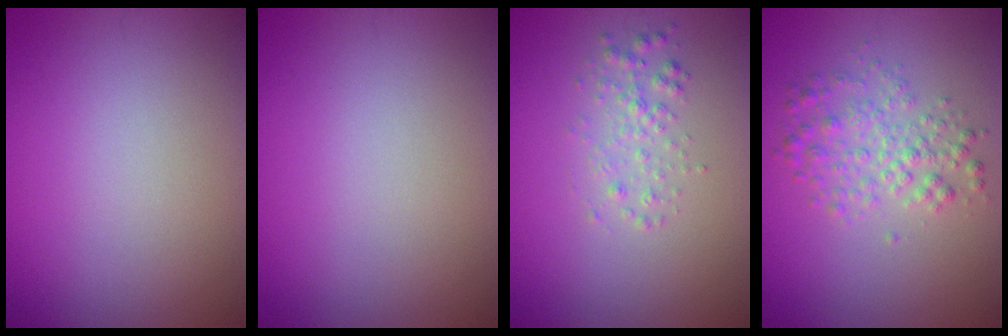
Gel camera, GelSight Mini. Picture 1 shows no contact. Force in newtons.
{"total": 0.0}
{"total": 1.7, "press": 1.7, "slide": 0.0}
{"total": 3.0, "press": 3.0, "slide": 0.1}